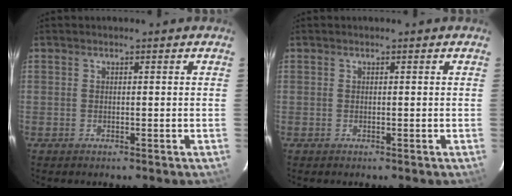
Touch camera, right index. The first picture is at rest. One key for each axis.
{"total": 0.0}